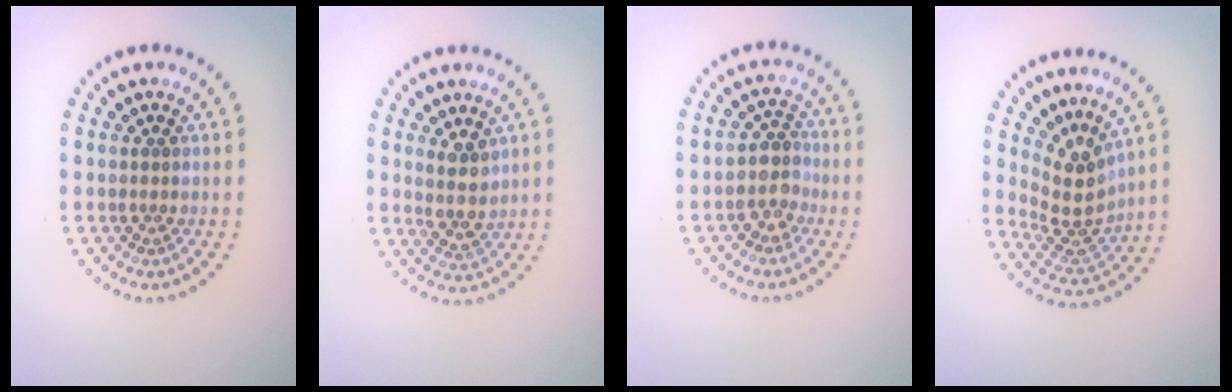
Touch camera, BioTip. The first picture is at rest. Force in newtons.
{"total": 2.7, "press": 2.3, "slide": 1.5}
{"total": 2.5, "press": 2.2, "slide": 1.2}
{"total": 3.5, "press": 2.7, "slide": 2.3}